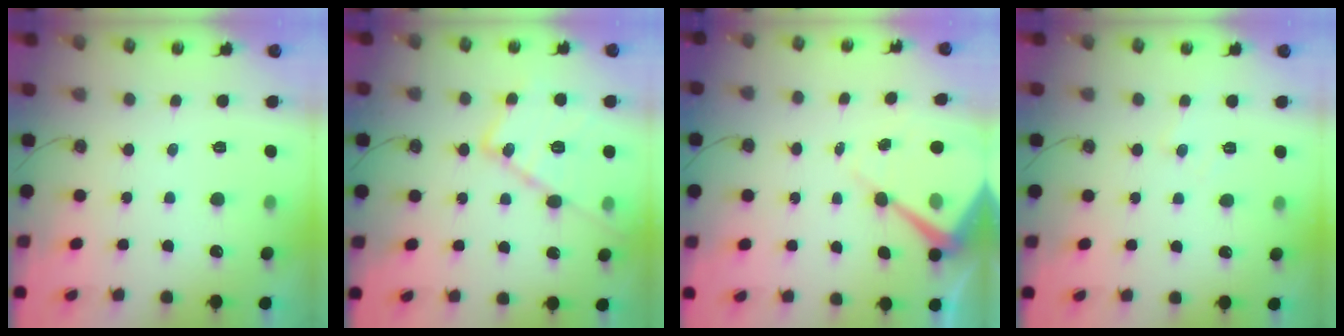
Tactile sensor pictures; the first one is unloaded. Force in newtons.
{"total": 18.5, "press": 18.4, "slide": 1.7}
{"total": 9.2, "press": 9.2, "slide": 0.6}
{"total": 5.2, "press": 5.1, "slide": 0.8}